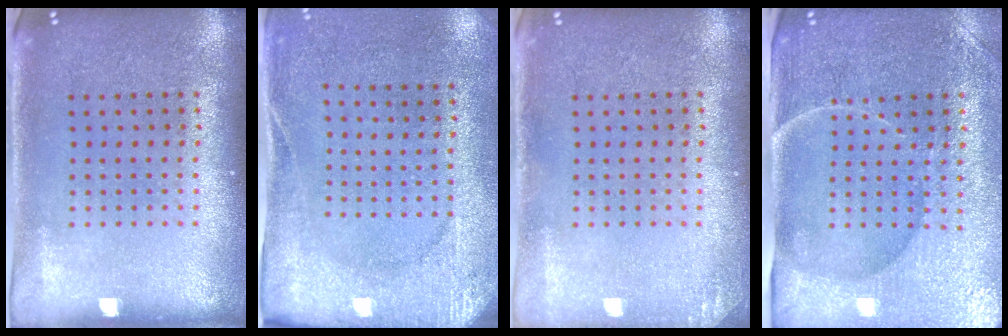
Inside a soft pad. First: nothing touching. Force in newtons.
{"total": 2.7, "press": 2.2, "slide": 1.5}
{"total": 1.0, "press": 1.0, "slide": 0.1}
{"total": 4.6, "press": 4.1, "slide": 2.2}